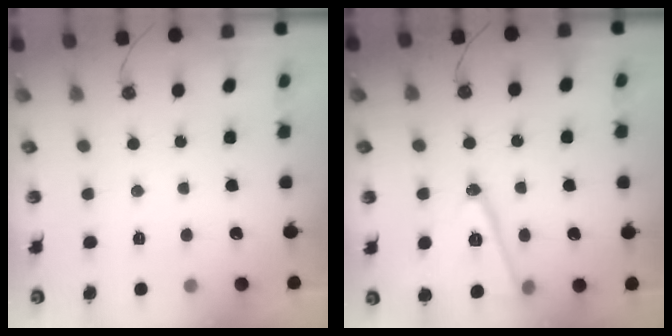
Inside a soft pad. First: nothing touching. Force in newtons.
{"total": 14.5, "press": 14.1, "slide": 3.2}